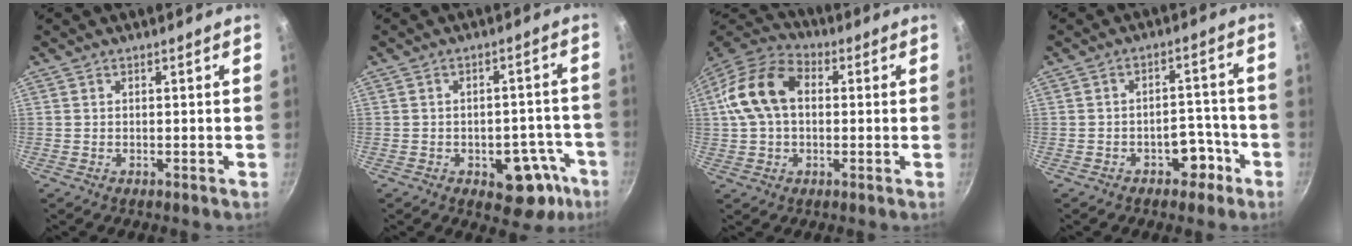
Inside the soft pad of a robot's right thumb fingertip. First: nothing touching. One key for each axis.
{"total": 10.0, "fx": -4.8, "fy": 5.6, "fz": 6.7, "tx": -0.048, "ty": 0.043, "tz": -0.053}
{"total": 14.1, "fx": 1.8, "fy": 9.5, "fz": 10.2, "tx": -0.194, "ty": 0.034, "tz": 0.024}
{"total": 5.9, "fx": -3.3, "fy": 3.8, "fz": 3.2, "tx": -0.018, "ty": 0.044, "tz": -0.046}